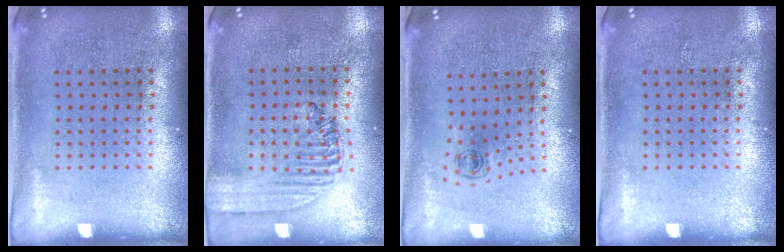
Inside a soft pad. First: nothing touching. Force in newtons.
{"total": 1.5, "press": 1.3, "slide": 0.7}
{"total": 0.5, "press": 0.3, "slide": 0.4}
{"total": 0.0}